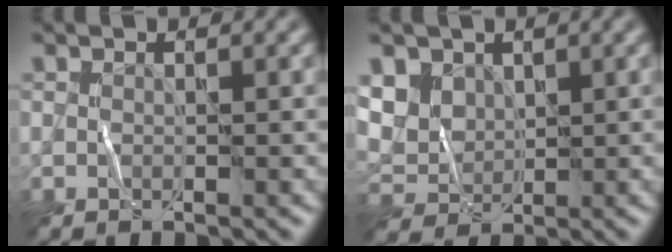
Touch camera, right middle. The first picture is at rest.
{"total": 4.9, "force": [2.1, 3.9, 2.1], "torque": [-0.067, 0.003, 0.053]}